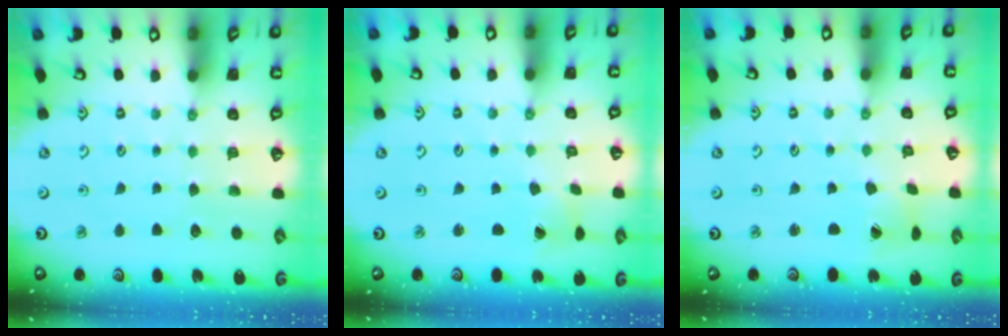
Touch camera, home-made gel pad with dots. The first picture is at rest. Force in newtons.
{"total": 1.6, "press": 1.6, "slide": 0.2}
{"total": 2.5, "press": 2.4, "slide": 0.4}